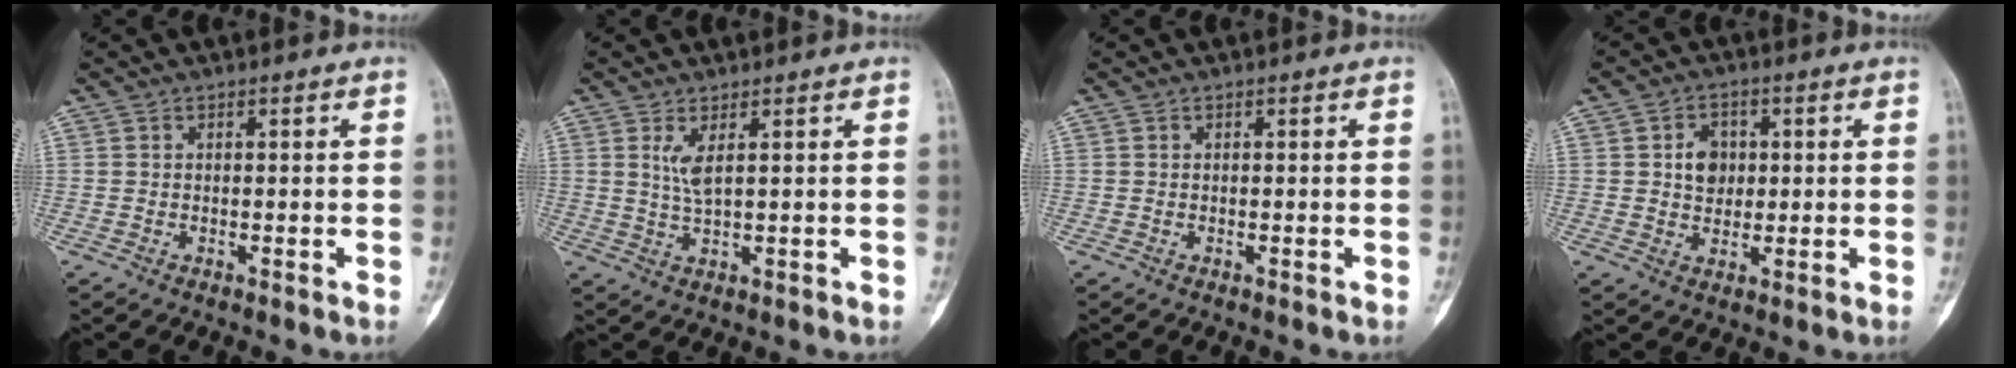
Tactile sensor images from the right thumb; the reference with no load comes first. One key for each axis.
{"total": 3.1, "fx": 1.2, "fy": 0.5, "fz": 2.8, "tx": -0.063, "ty": -0.012, "tz": 0.030}
{"total": 0.0}
{"total": 5.5, "fx": 0.9, "fy": 4.4, "fz": 3.2, "tx": -0.028, "ty": -0.001, "tz": 0.014}